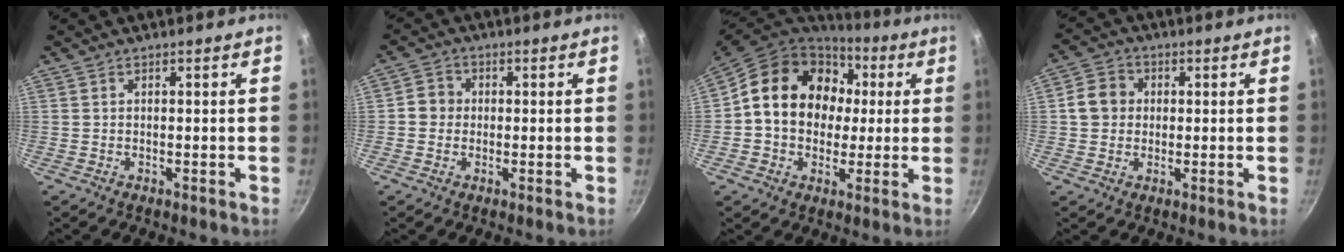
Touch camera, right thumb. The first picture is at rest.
{"total": 3.7, "force": [-0.2, 3.5, 1.3], "torque": [-0.004, 0.008, -0.015]}
{"total": 18.6, "force": [2.7, 15.1, 10.5], "torque": [-0.148, 0.030, 0.037]}
{"total": 6.1, "force": [0.6, 5.4, 2.7], "torque": [-0.024, 0.010, -0.002]}